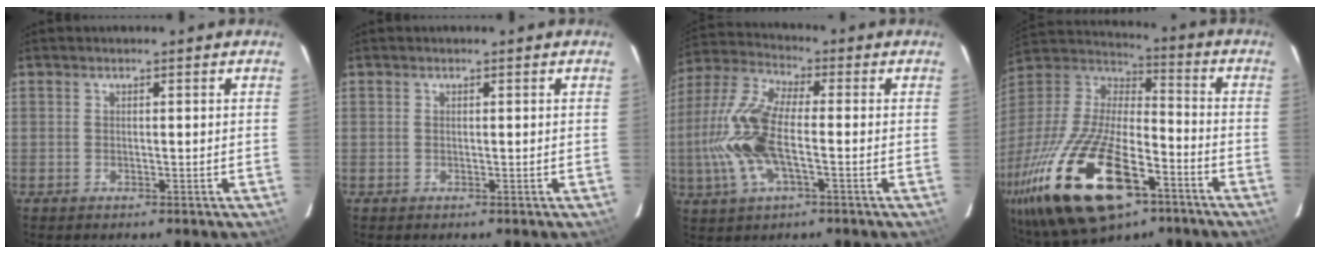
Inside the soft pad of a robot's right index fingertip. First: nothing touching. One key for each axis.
{"total": 0.0}
{"total": 14.3, "fx": -2.5, "fy": 5.3, "fz": 13.0, "tx": -0.288, "ty": 0.004, "tz": -0.056}
{"total": 32.6, "fx": -17.0, "fy": 14.1, "fz": 24.0, "tx": -0.501, "ty": -0.049, "tz": -0.286}